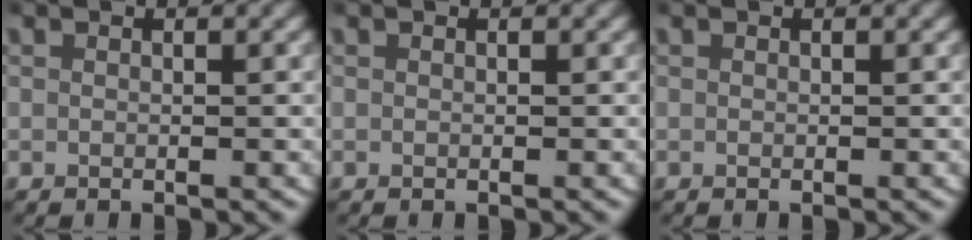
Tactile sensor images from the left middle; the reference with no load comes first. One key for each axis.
{"total": 0.0}
{"total": 0.0}